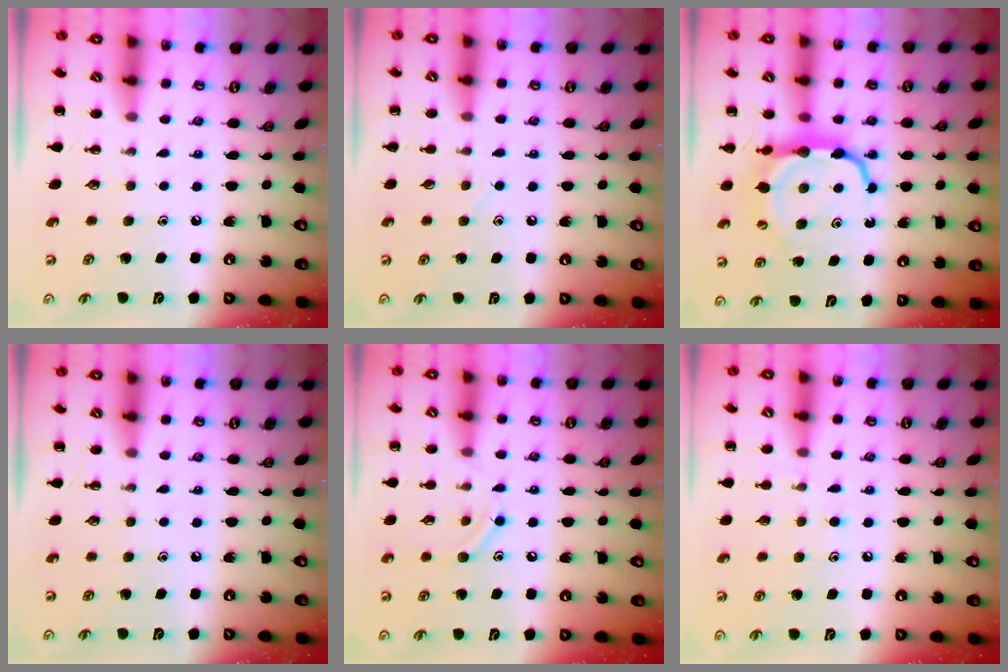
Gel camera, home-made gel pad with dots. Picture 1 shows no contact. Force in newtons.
{"total": 2.3, "press": 2.3, "slide": 0.6}
{"total": 8.8, "press": 8.7, "slide": 1.3}
{"total": 0.0}
{"total": 8.3, "press": 8.2, "slide": 1.2}
{"total": 5.5, "press": 5.3, "slide": 1.7}